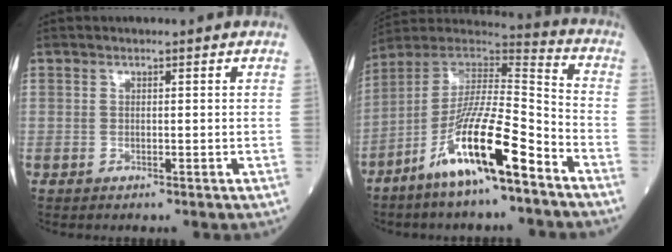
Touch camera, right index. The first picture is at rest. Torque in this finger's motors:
{"motor_torque": [1.17, -0.97, 1.06, 0.21]}